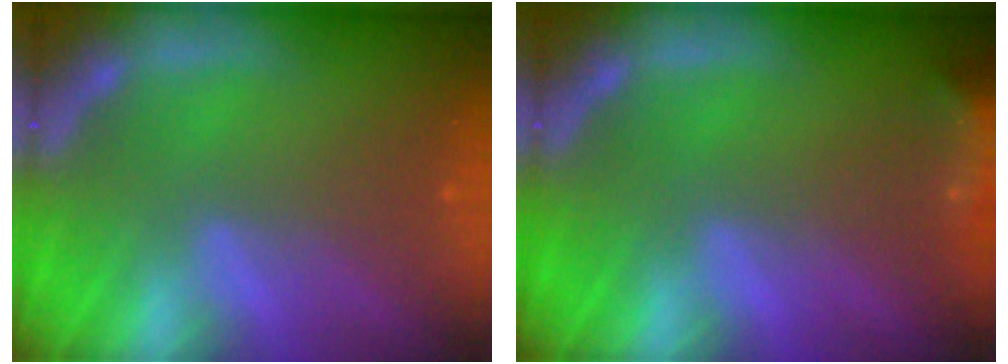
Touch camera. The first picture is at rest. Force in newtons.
{"total": 6.5}